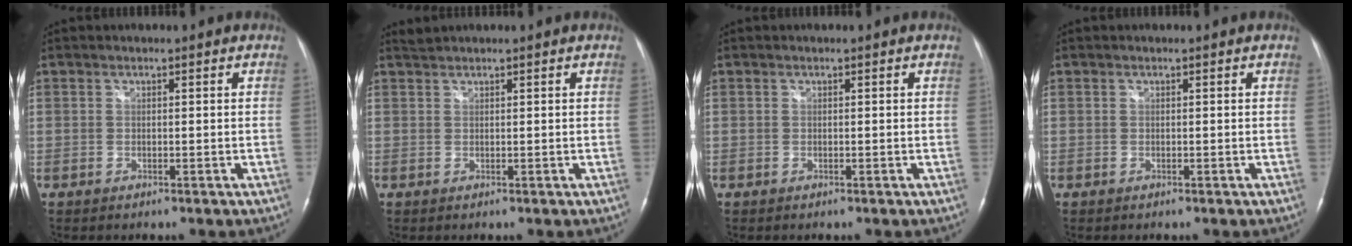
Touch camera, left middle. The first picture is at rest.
{"total": 1.0, "force": [0.9, -0.3, -0.1], "torque": [-0.006, 0.010, 0.025]}
{"total": 0.0}
{"total": 0.0}